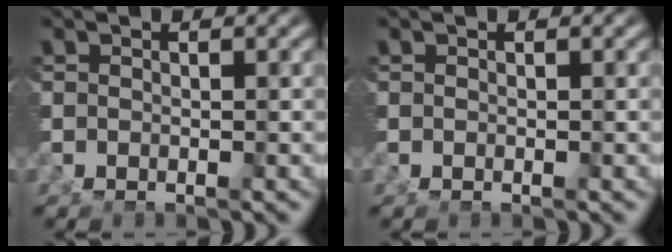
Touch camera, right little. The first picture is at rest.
{"total": 0.0}